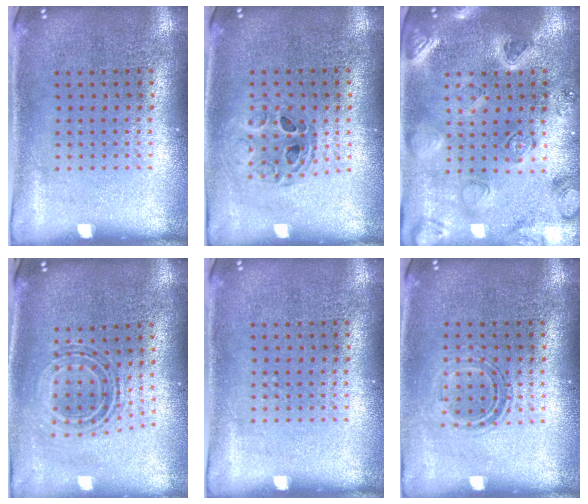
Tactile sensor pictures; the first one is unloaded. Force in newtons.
{"total": 0.8, "press": 0.8, "slide": 0.1}
{"total": 2.3, "press": 2.3, "slide": 0.2}
{"total": 0.7, "press": 0.7, "slide": 0.2}
{"total": 0.0}
{"total": 1.0, "press": 0.9, "slide": 0.4}